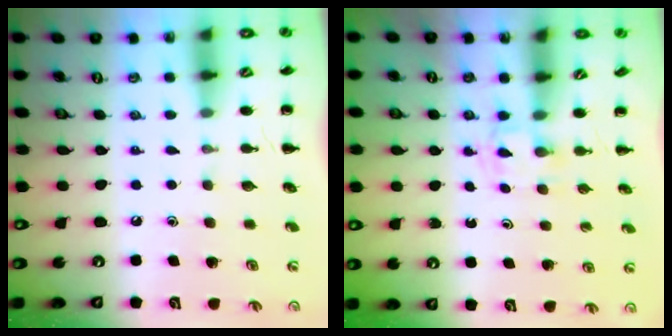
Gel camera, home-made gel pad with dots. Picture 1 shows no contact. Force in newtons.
{"total": 2.2, "press": 1.9, "slide": 1.1}